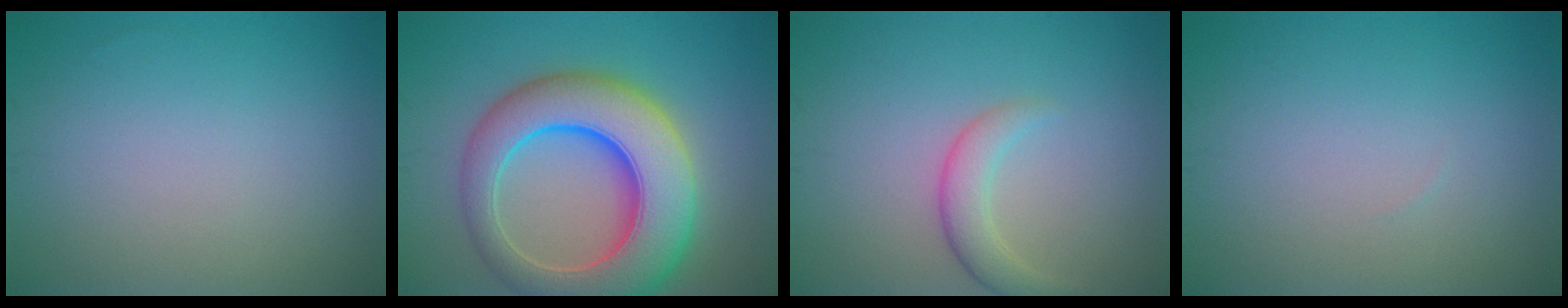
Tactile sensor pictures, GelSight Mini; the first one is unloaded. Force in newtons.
{"total": 11.4, "press": 11.4, "slide": 0.4}
{"total": 2.6, "press": 2.6, "slide": 0.2}
{"total": 0.0}